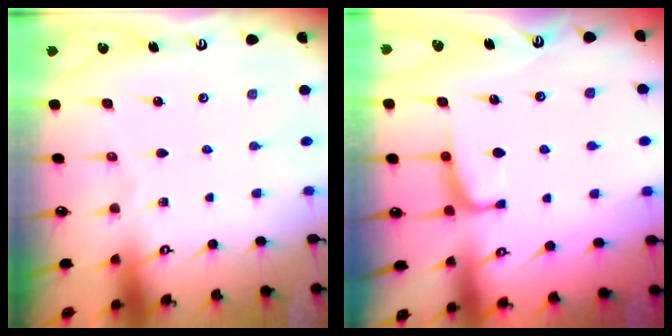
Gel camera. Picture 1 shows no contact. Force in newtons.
{"total": 1.3, "press": 1.2, "slide": 0.6}